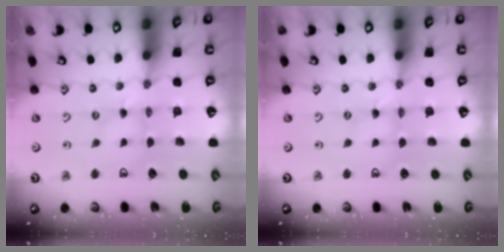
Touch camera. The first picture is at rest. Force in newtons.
{"total": 0.0}